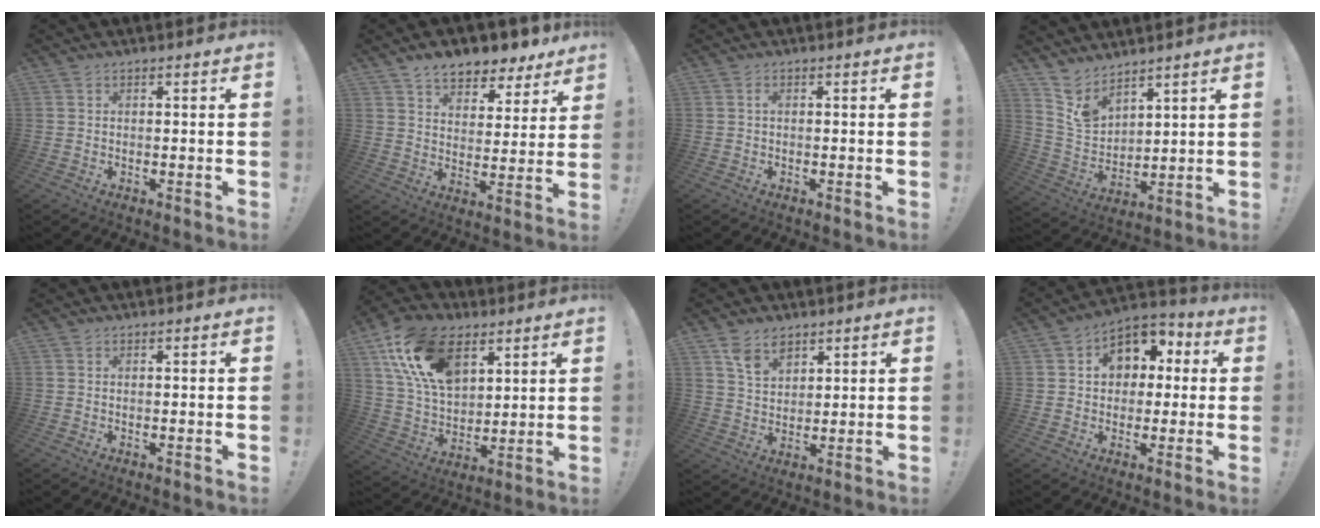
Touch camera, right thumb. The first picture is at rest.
{"total": 9.5, "force": [7.7, 4.4, 3.2], "torque": [-0.050, -0.058, 0.141]}
{"total": 0.7, "force": [-0.1, 0.2, 0.6], "torque": [-0.011, 0.002, -0.002]}
{"total": 8.9, "force": [7.8, 3.8, 1.6], "torque": [-0.050, -0.066, 0.154]}
{"total": 0.0}
{"total": 20.1, "force": [9.5, 12.4, 12.6], "torque": [-0.246, -0.035, 0.176]}
{"total": 7.4, "force": [5.1, 4.5, 2.9], "torque": [-0.050, -0.022, 0.097]}
{"total": 10.1, "force": [2.8, 8.3, 5.0], "torque": [-0.060, -0.010, 0.057]}